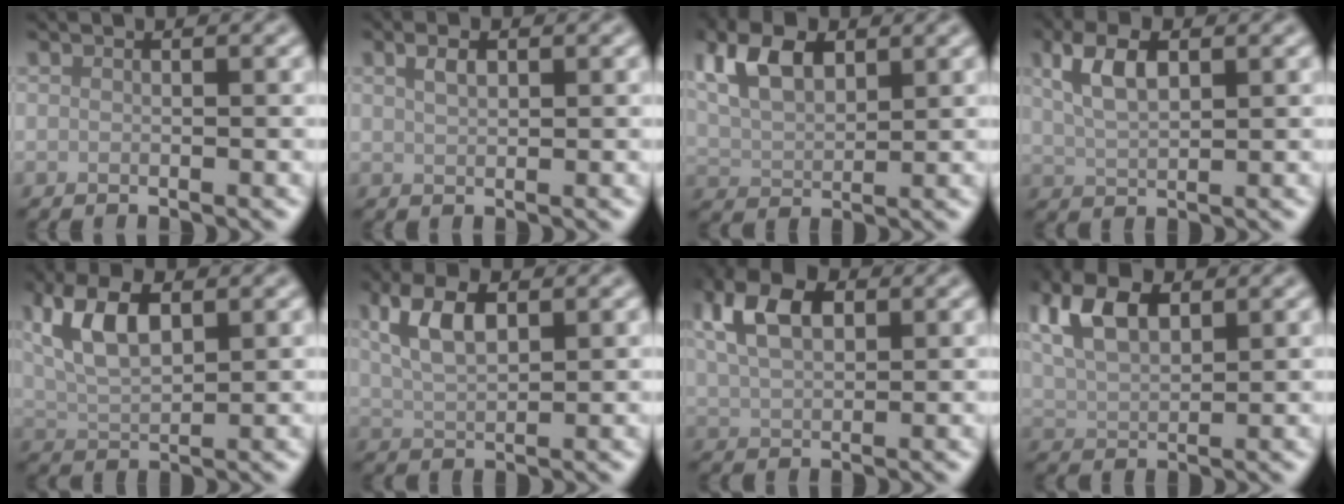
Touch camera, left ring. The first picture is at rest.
{"total": 1.7, "force": [0.8, 0.9, 1.3], "torque": [-0.029, 0.004, 0.016]}
{"total": 5.5, "force": [2.4, 2.9, 3.9], "torque": [-0.083, 0.007, 0.043]}
{"total": 4.4, "force": [1.6, 2.1, 3.5], "torque": [-0.077, 0.009, 0.031]}
{"total": 6.3, "force": [2.3, 3.0, 5.1], "torque": [-0.104, 0.012, 0.039]}
{"total": 4.9, "force": [1.8, 2.4, 3.9], "torque": [-0.085, 0.008, 0.034]}
{"total": 6.4, "force": [2.4, 3.8, 4.6], "torque": [-0.104, 0.013, 0.040]}
{"total": 6.0, "force": [2.5, 3.1, 4.5], "torque": [-0.098, 0.012, 0.043]}